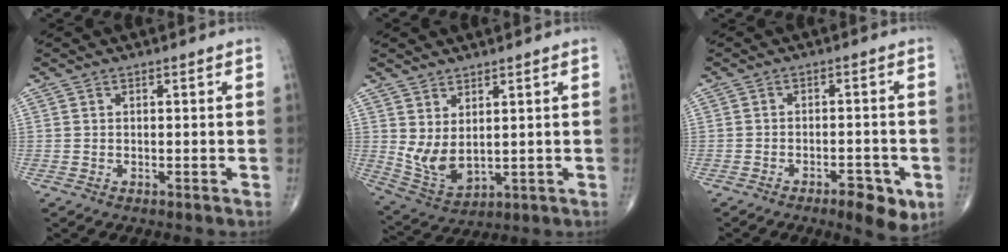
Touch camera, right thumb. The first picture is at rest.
{"total": 7.3, "force": [1.8, 3.7, 6.1], "torque": [-0.117, -0.023, 0.054]}
{"total": 6.4, "force": [-3.2, 2.4, 5.0], "torque": [-0.064, 0.009, -0.043]}